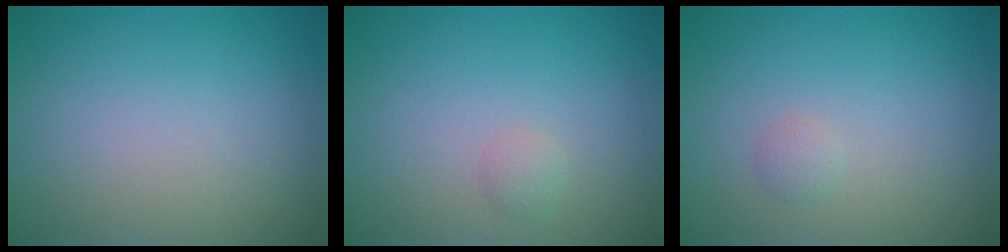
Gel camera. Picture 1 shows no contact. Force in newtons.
{"total": 0.8, "press": 0.8, "slide": 0.0}
{"total": 0.7, "press": 0.7, "slide": 0.0}